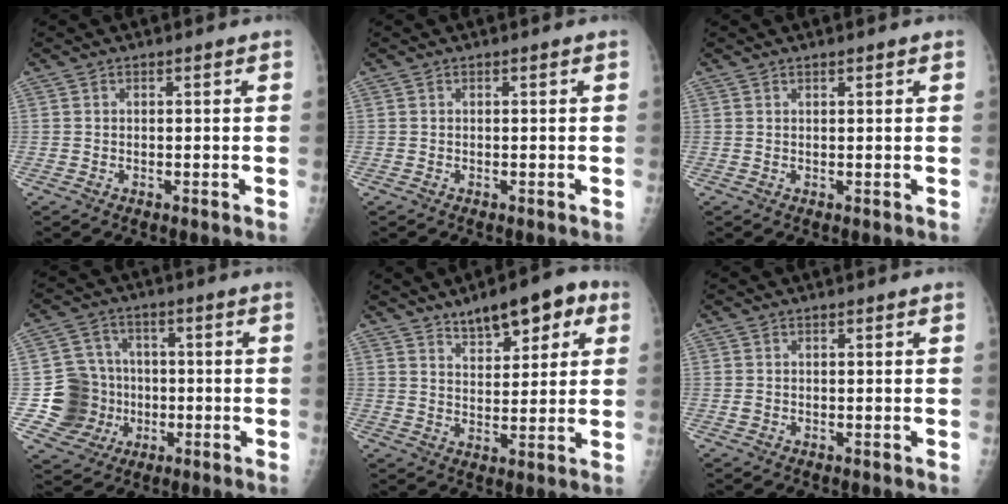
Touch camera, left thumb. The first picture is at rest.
{"total": 0.0}
{"total": 0.9, "force": [0.7, 0.1, 0.6], "torque": [-0.008, -0.002, 0.011]}
{"total": 10.8, "force": [-1.3, 10.4, 2.4], "torque": [-0.003, 0.016, -0.018]}
{"total": 11.3, "force": [6.5, 4.9, 7.9], "torque": [-0.079, -0.016, 0.097]}
{"total": 0.6, "force": [0.2, 0.4, 0.4], "torque": [-0.006, 0.004, 0.006]}